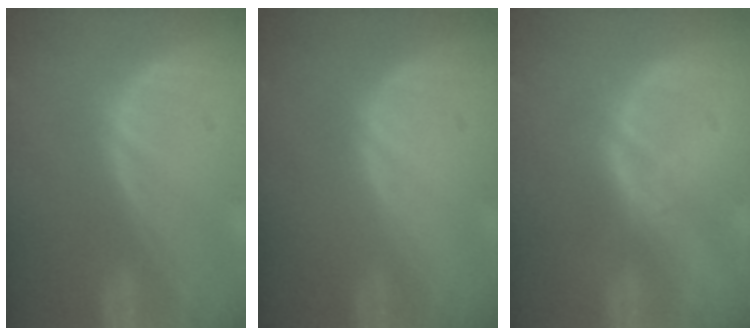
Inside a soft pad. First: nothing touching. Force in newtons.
{"total": 0.0}
{"total": 1.7, "press": 1.7, "slide": 0.1}